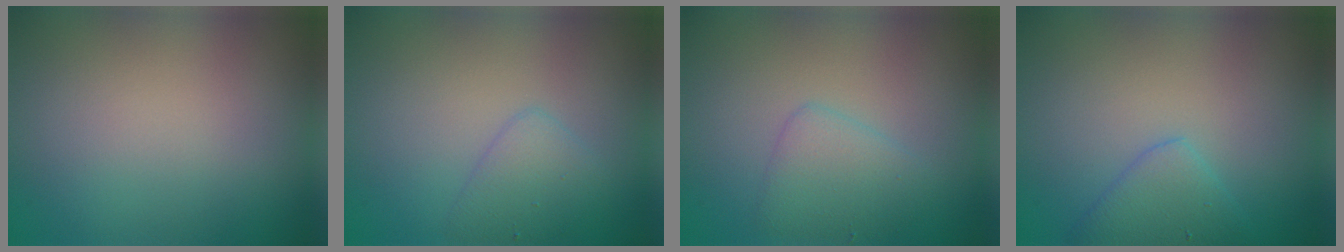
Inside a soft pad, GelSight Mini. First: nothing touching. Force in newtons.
{"total": 2.3, "press": 2.2, "slide": 0.1}
{"total": 2.5, "press": 2.5, "slide": 0.1}
{"total": 2.8, "press": 2.8, "slide": 0.2}